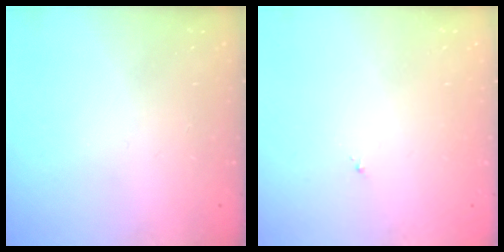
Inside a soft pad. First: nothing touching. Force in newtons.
{"total": 0.8, "press": 0.7, "slide": 0.3}